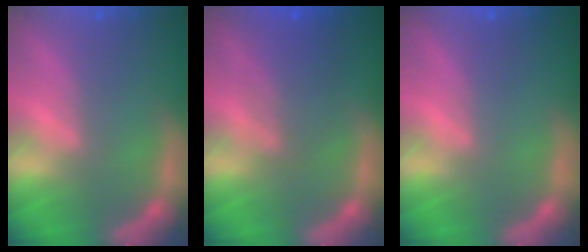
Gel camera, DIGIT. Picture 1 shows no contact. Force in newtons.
{"total": 4.0}
{"total": 0.0}